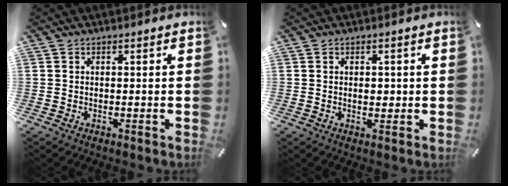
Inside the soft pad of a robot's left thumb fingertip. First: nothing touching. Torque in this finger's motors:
{"motor_torque": [0.98, 0.84, 0.73, -0.20, 0.00]}